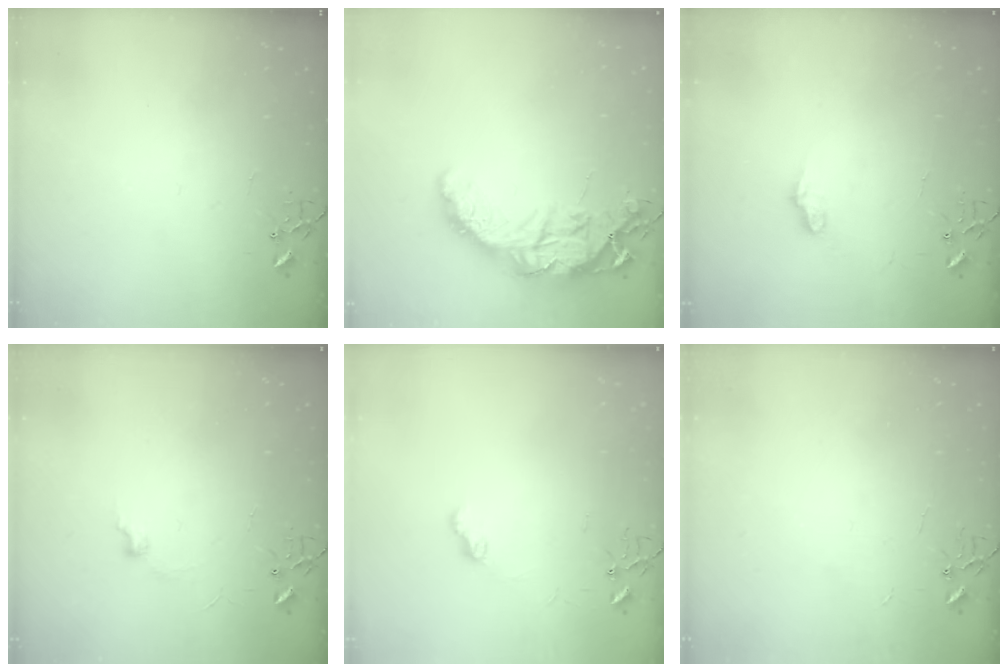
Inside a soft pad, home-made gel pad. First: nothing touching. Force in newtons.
{"total": 17.0, "press": 17.0, "slide": 1.3}
{"total": 6.9, "press": 6.9, "slide": 0.2}
{"total": 5.3, "press": 5.2, "slide": 0.7}
{"total": 6.9, "press": 6.9, "slide": 0.7}
{"total": 2.2, "press": 2.2, "slide": 0.3}